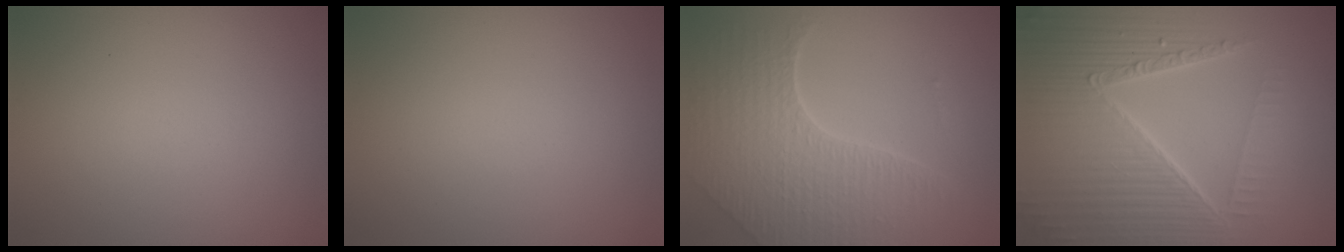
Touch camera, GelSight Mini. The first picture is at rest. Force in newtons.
{"total": 0.0}
{"total": 6.8, "press": 4.9, "slide": 4.7}
{"total": 8.5, "press": 5.9, "slide": 6.1}